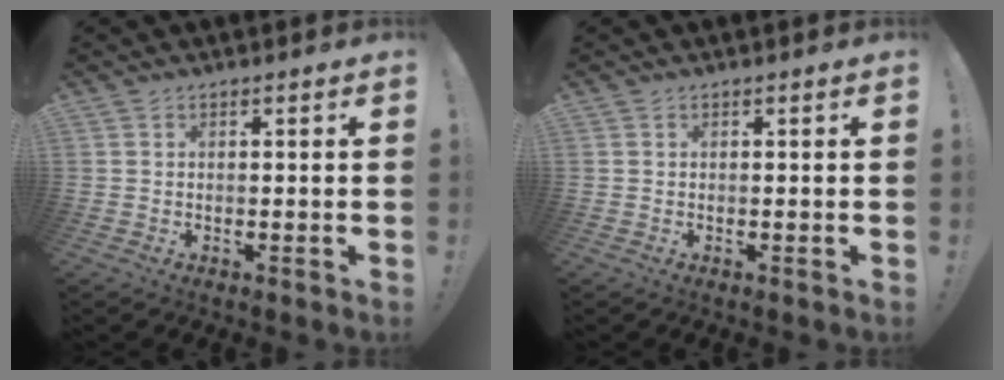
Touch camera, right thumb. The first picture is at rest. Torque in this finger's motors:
{"motor_torque": [0.01, 0.01, -0.01, 0.01, 0.05]}